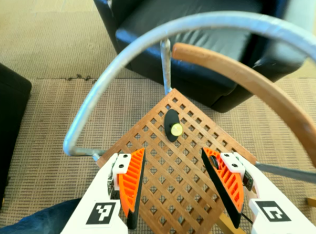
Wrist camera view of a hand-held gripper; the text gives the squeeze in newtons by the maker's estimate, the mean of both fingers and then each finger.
{"total": 0.0}